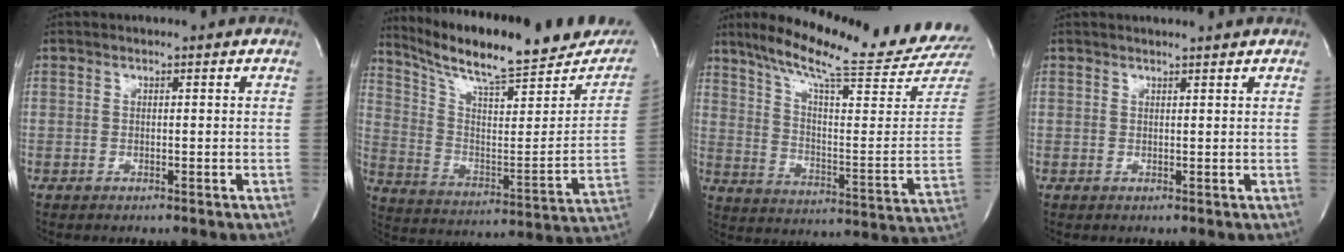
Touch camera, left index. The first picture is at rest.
{"total": 24.8, "force": [21.0, 3.9, 12.7], "torque": [-0.207, -0.030, 0.304]}
{"total": 23.9, "force": [21.2, -0.2, 10.9], "torque": [-0.176, -0.080, 0.289]}
{"total": 2.8, "force": [2.7, -0.3, 0.8], "torque": [-0.012, 0.007, 0.033]}